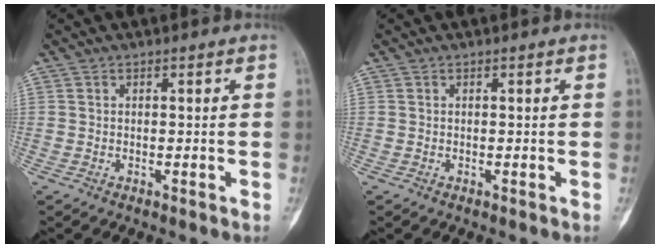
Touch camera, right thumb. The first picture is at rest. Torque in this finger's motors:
{"motor_torque": [0.00, 0.00, 0.02, 0.02, 0.00]}